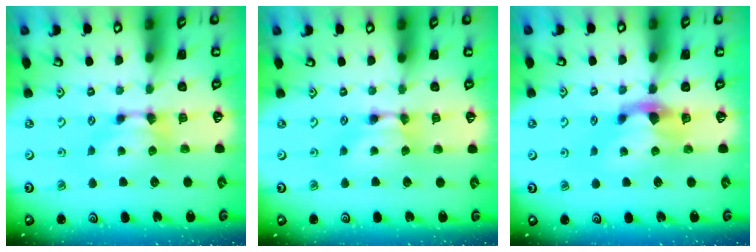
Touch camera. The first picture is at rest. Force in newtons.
{"total": 1.6, "press": 1.6, "slide": 0.2}
{"total": 1.9, "press": 1.3, "slide": 1.4}